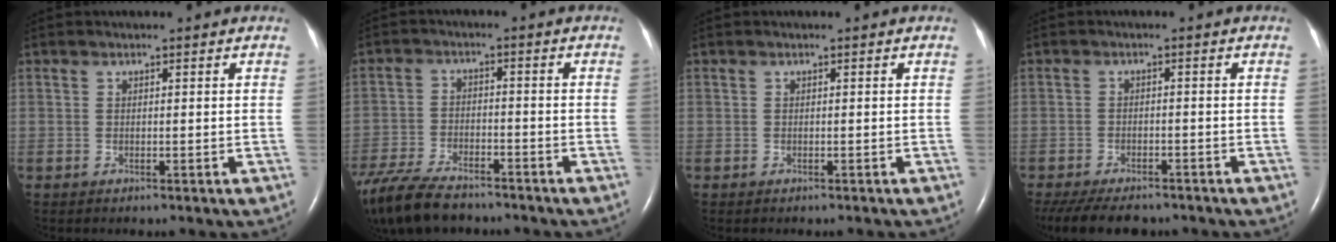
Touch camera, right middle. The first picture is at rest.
{"total": 13.2, "force": [-10.9, 3.9, 6.4], "torque": [-0.136, -0.026, -0.182]}
{"total": 0.8, "force": [-0.7, 0.2, 0.3], "torque": [-0.008, -0.002, -0.010]}
{"total": 11.6, "force": [-9.6, 4.2, 5.1], "torque": [-0.106, -0.013, -0.133]}